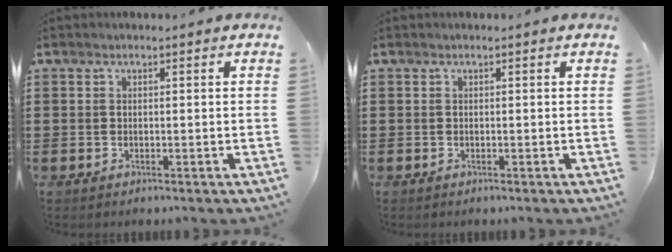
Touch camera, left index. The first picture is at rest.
{"total": 0.0}